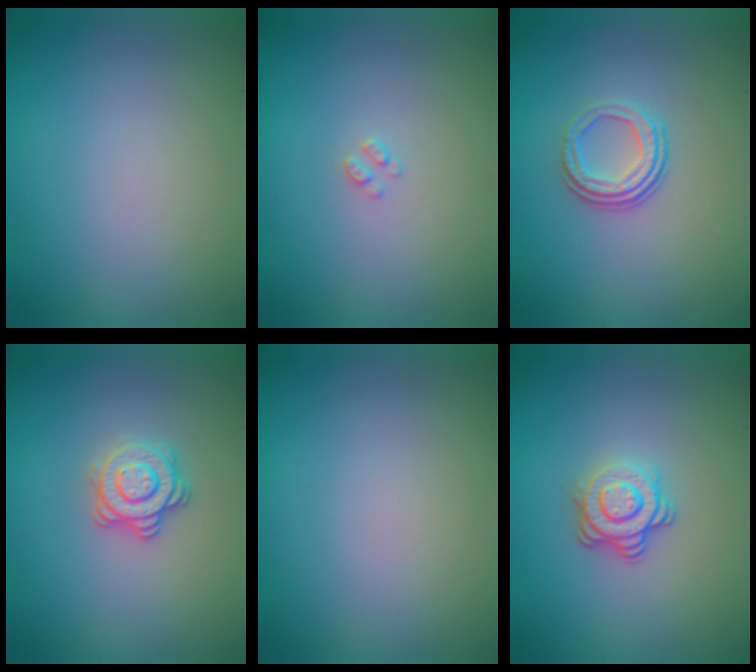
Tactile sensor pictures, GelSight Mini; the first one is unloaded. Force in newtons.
{"total": 0.7, "press": 0.6, "slide": 0.1}
{"total": 3.1, "press": 2.3, "slide": 2.1}
{"total": 2.8, "press": 2.6, "slide": 1.0}
{"total": 0.0}
{"total": 3.4, "press": 2.7, "slide": 2.1}